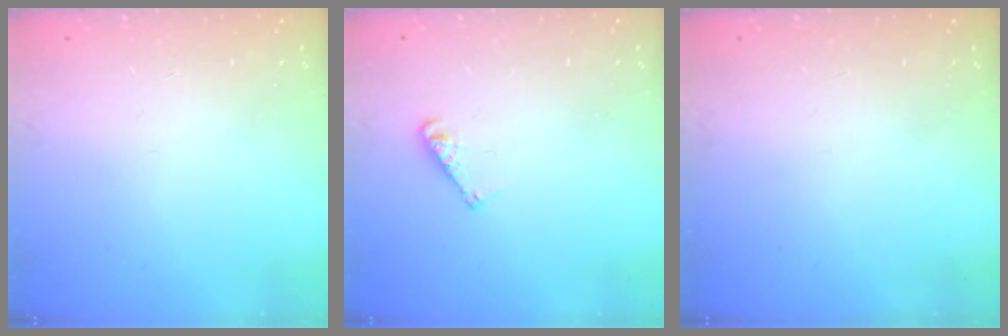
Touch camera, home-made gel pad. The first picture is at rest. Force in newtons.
{"total": 4.9, "press": 4.9, "slide": 0.7}
{"total": 0.0}